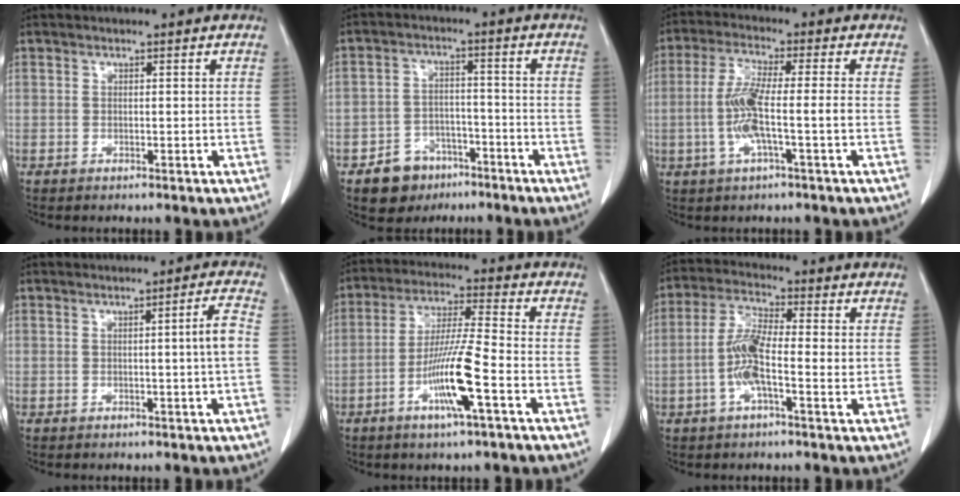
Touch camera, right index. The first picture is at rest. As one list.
[{"total": 6.8, "force": [-4.3, 5.0, 1.6], "torque": [-0.026, 0.013, -0.063]}, {"total": 7.5, "force": [-1.4, 0.4, 7.3], "torque": [-0.151, 0.007, -0.028]}, {"total": 3.4, "force": [-0.2, -0.9, 3.2], "torque": [-0.047, -0.001, -0.002]}, {"total": 7.8, "force": [-2.7, 0.0, 7.3], "torque": [-0.136, -0.006, -0.051]}, {"total": 7.3, "force": [-1.0, 1.6, 7.0], "torque": [-0.146, 0.012, -0.026]}]